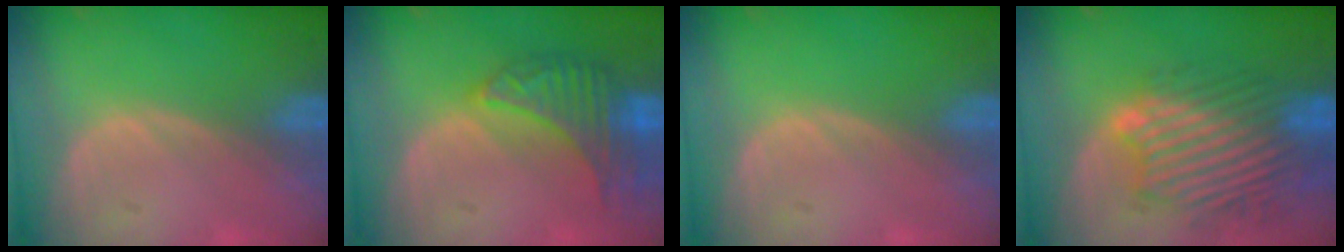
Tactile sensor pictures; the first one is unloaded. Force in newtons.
{"total": 7.1, "press": 7.1, "slide": 0.2}
{"total": 0.0}
{"total": 11.1, "press": 10.3, "slide": 4.0}